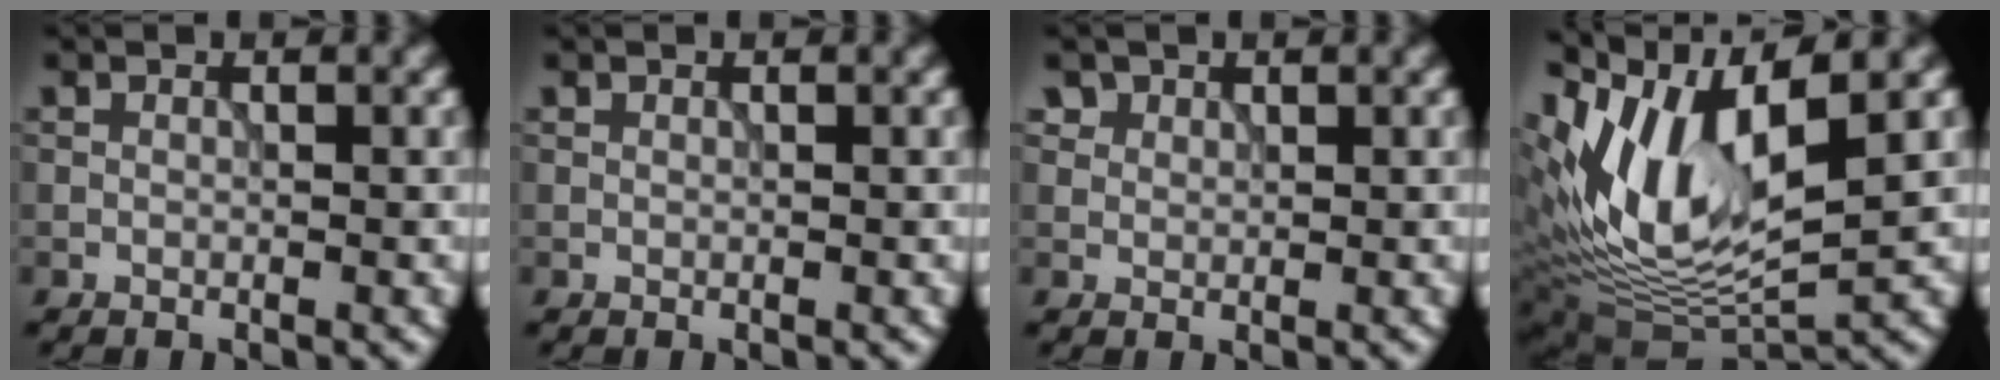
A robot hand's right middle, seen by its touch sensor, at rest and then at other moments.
{"total": 0.0}
{"total": 2.3, "force": [1.5, 1.6, 0.7], "torque": [-0.027, -0.009, 0.041]}
{"total": 10.8, "force": [3.0, 4.4, 9.4], "torque": [-0.188, 0.001, 0.053]}